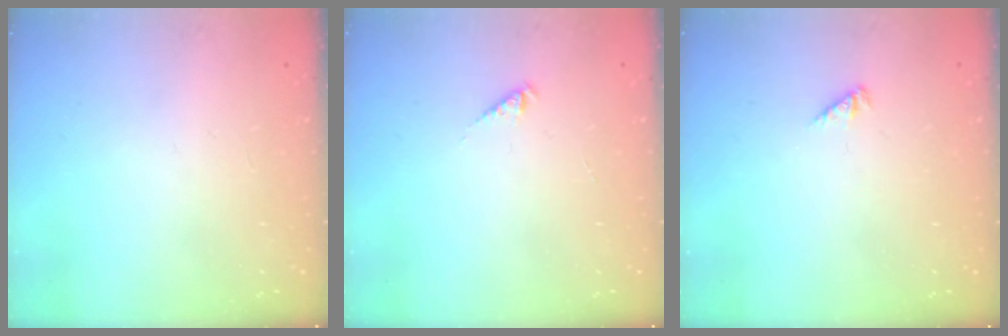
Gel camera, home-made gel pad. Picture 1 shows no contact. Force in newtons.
{"total": 0.5, "press": 0.5, "slide": 0.2}
{"total": 1.1, "press": 1.1, "slide": 0.3}